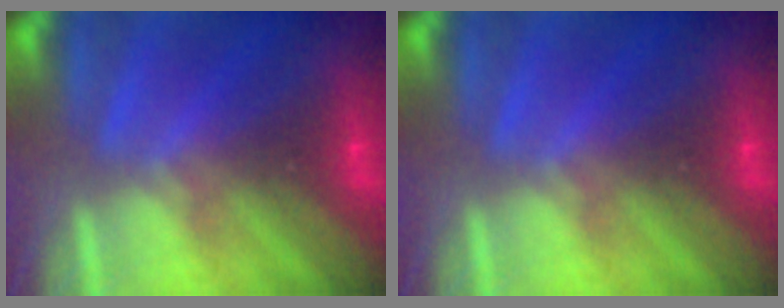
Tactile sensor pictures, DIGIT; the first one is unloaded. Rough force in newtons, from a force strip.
{"total": 0.0}